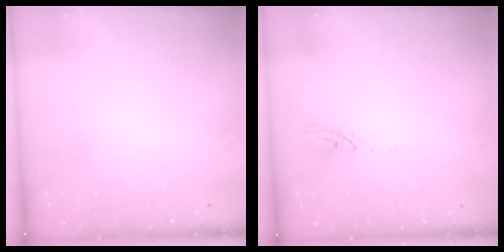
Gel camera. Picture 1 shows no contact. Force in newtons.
{"total": 2.9, "press": 2.9, "slide": 0.3}